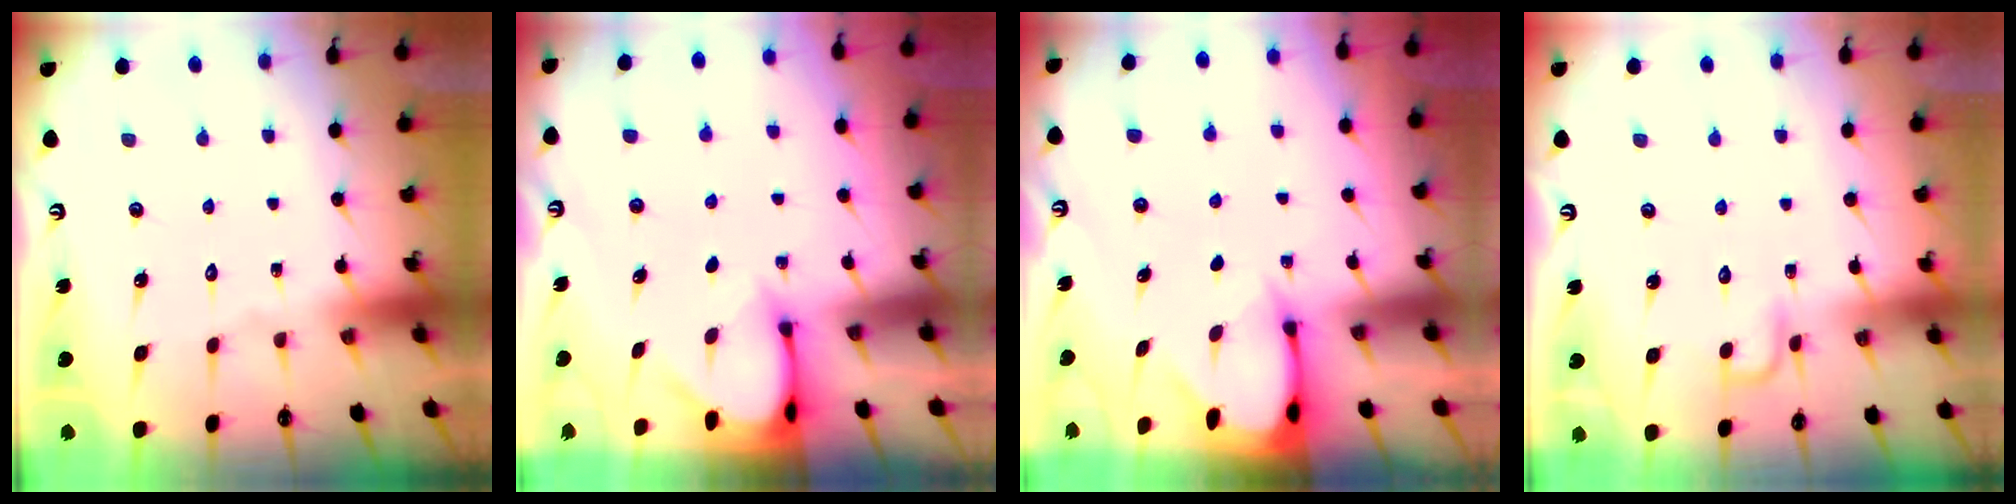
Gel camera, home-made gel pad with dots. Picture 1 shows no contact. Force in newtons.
{"total": 3.2, "press": 3.2, "slide": 0.2}
{"total": 2.6, "press": 2.5, "slide": 0.3}
{"total": 4.2, "press": 4.1, "slide": 0.6}